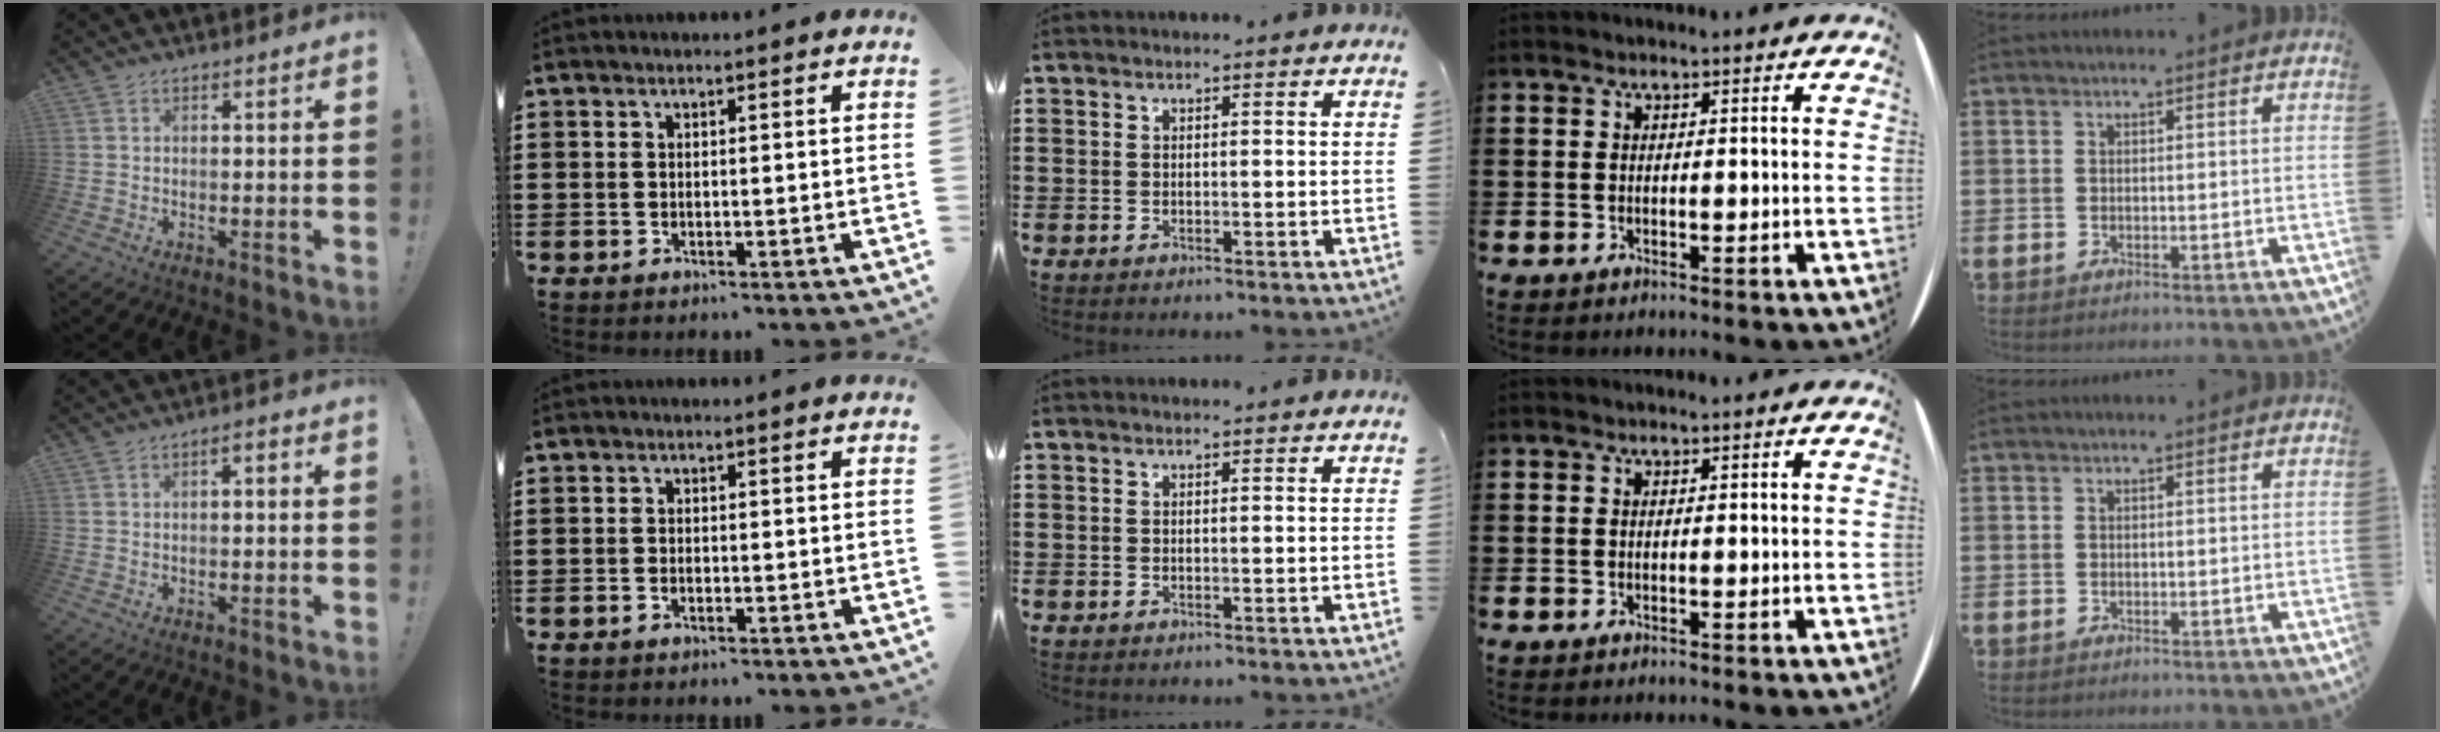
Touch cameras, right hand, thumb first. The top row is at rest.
{"thumb": {"total": 2.0, "force": [-1.3, 0.8, 1.2], "torque": [-0.025, 0.013, -0.023]}, "index": {"total": 0.6, "force": [-0.4, 0.2, 0.4], "torque": [-0.010, -0.004, -0.007]}}